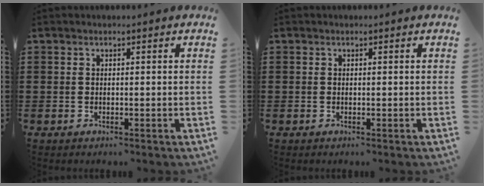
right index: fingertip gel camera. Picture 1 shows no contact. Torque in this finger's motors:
{"motor_torque": [0.99, 1.15, -0.02, -0.01]}